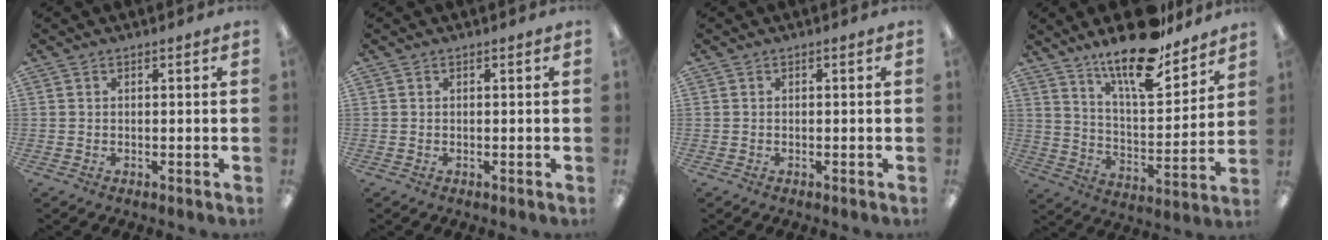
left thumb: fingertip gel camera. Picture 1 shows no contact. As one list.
[{"total": 0.0}, {"total": 0.0}, {"total": 17.7, "force": [14.2, 4.8, 9.4], "torque": [-0.159, -0.094, 0.240]}]